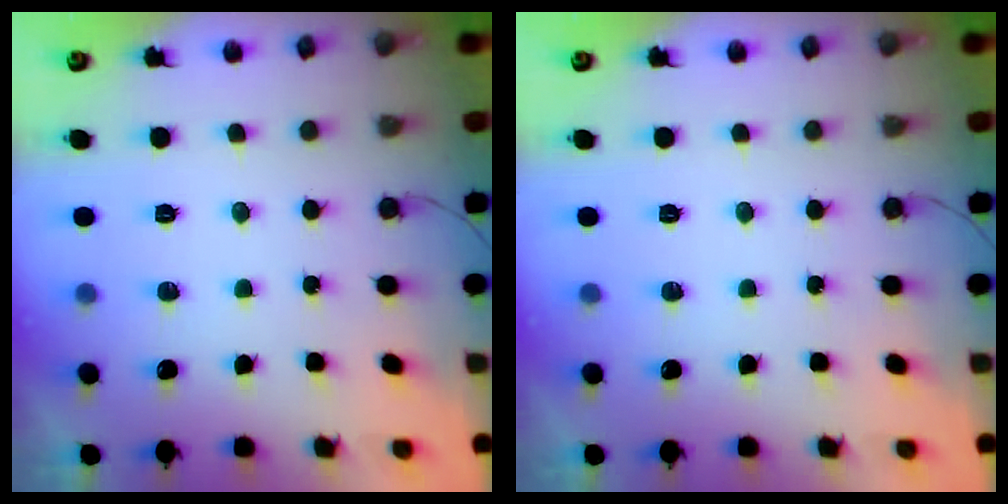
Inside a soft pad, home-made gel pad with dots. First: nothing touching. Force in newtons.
{"total": 0.0}